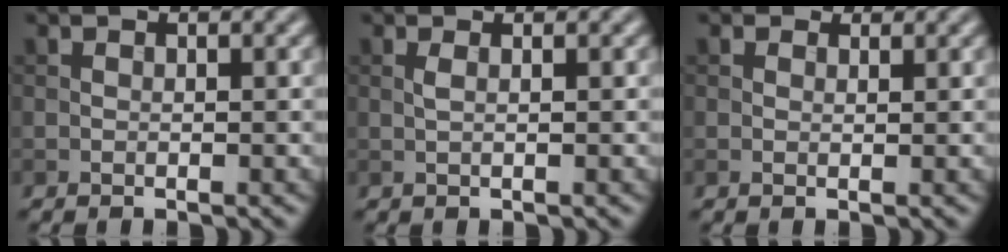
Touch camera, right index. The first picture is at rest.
{"total": 0.8, "force": [0.2, 0.2, 0.8], "torque": [-0.015, 0.005, 0.003]}
{"total": 0.9, "force": [0.7, 0.5, 0.3], "torque": [-0.007, -0.005, 0.006]}